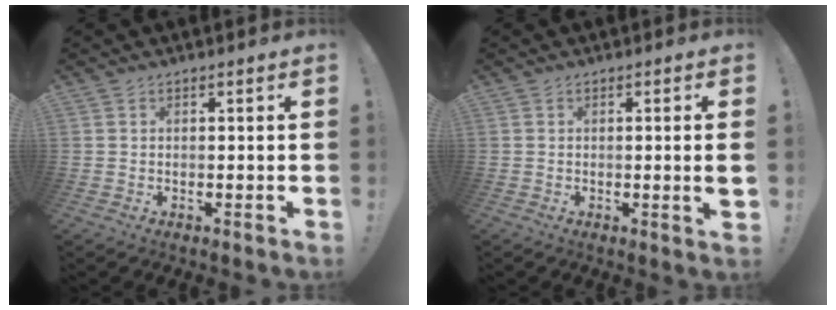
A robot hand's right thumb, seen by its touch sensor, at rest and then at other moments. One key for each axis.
{"total": 3.3, "fx": -0.3, "fy": -0.3, "fz": 3.3, "tx": -0.046, "ty": -0.010, "tz": -0.005}